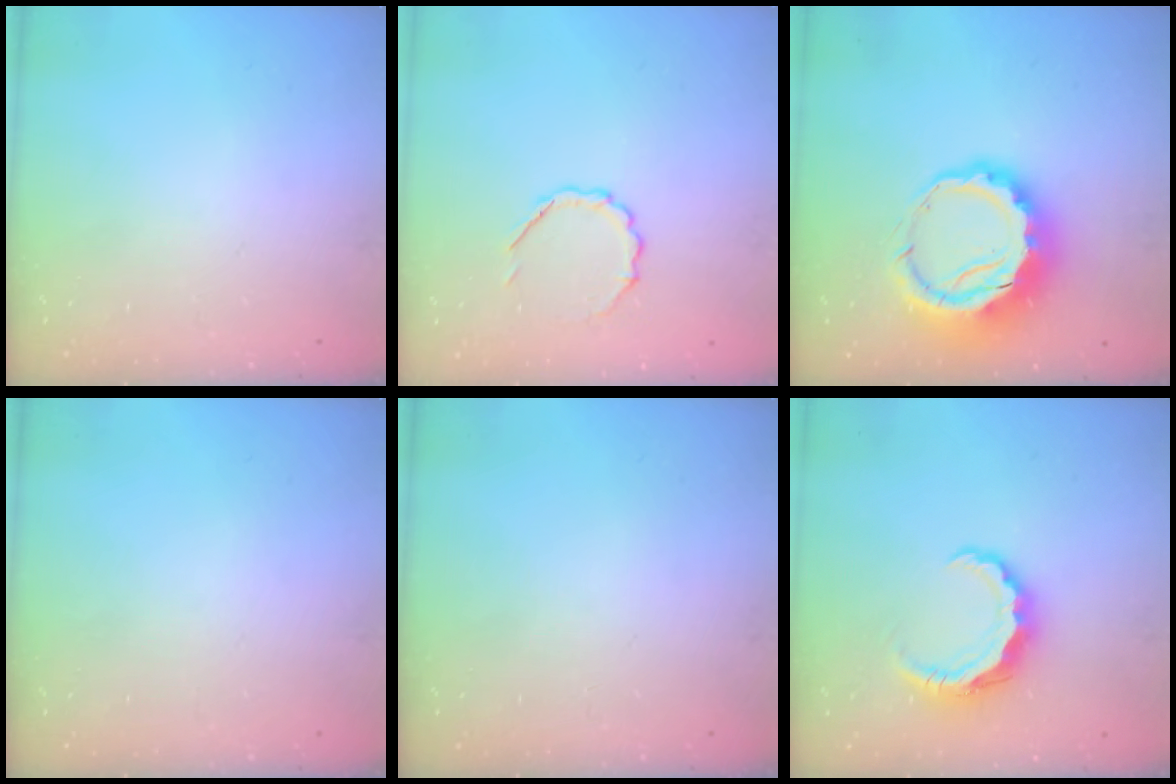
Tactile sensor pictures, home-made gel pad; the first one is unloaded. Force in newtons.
{"total": 4.5, "press": 4.3, "slide": 1.4}
{"total": 13.1, "press": 12.8, "slide": 2.8}
{"total": 0.0}
{"total": 0.0}
{"total": 8.0, "press": 8.0, "slide": 0.9}